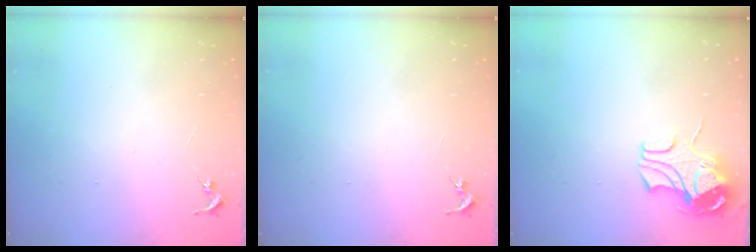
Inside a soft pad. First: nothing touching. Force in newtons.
{"total": 0.0}
{"total": 9.6, "press": 9.5, "slide": 1.3}